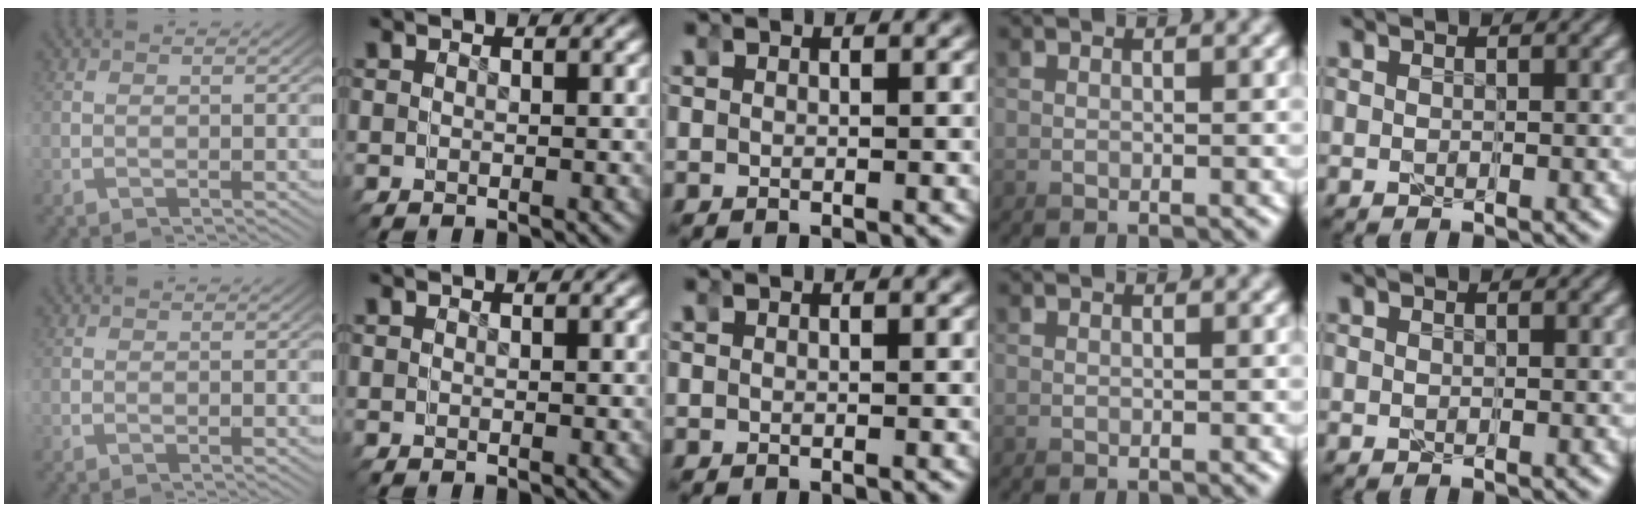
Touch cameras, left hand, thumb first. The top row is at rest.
{}